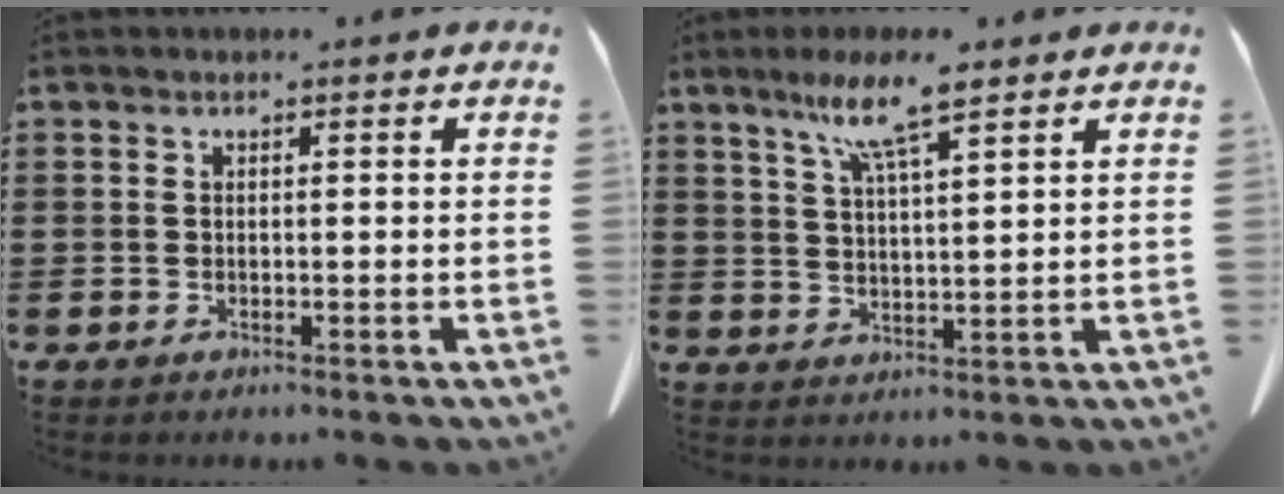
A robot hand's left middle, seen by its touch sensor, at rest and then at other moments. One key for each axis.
{"total": 7.7, "fx": 5.3, "fy": 0.6, "fz": 5.5, "tx": -0.120, "ty": -0.005, "tz": 0.091}